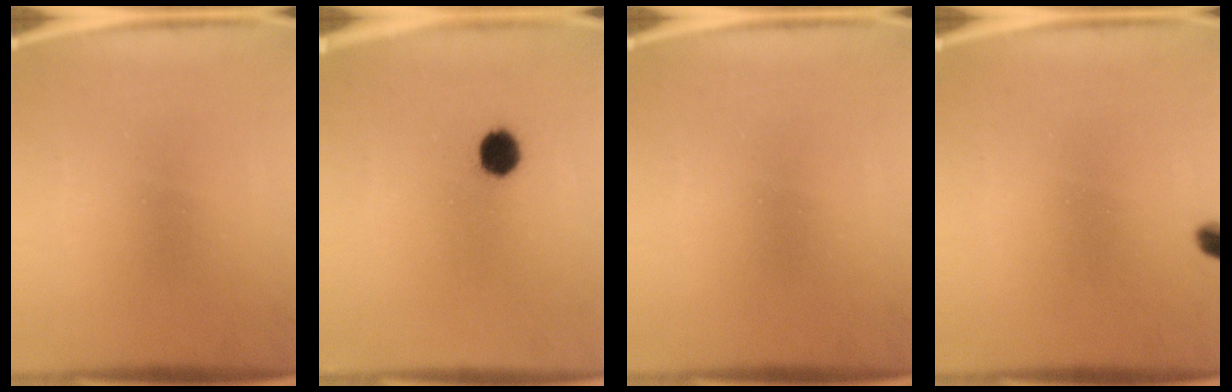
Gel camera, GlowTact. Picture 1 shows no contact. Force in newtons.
{"total": 4.9}
{"total": 0.0}
{"total": 1.8}